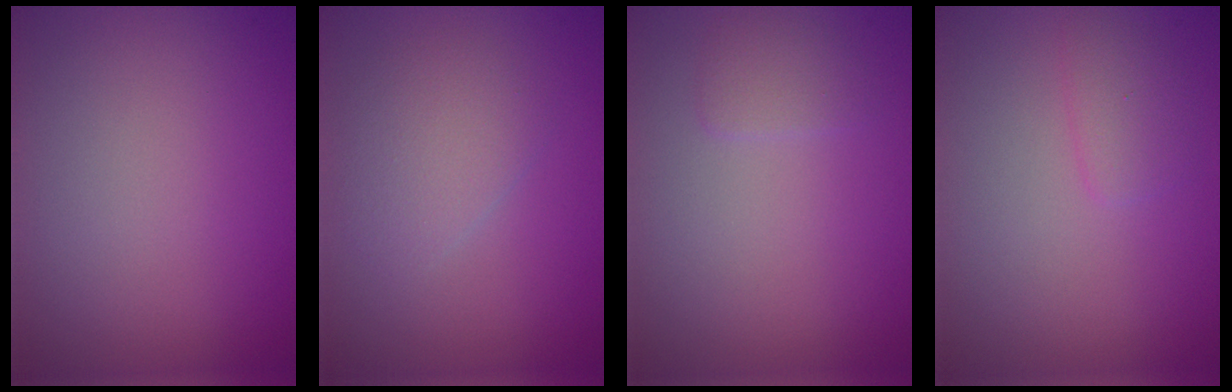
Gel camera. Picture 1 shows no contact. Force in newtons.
{"total": 2.6, "press": 2.6, "slide": 0.1}
{"total": 1.2, "press": 1.1, "slide": 0.3}
{"total": 1.3, "press": 1.3, "slide": 0.1}